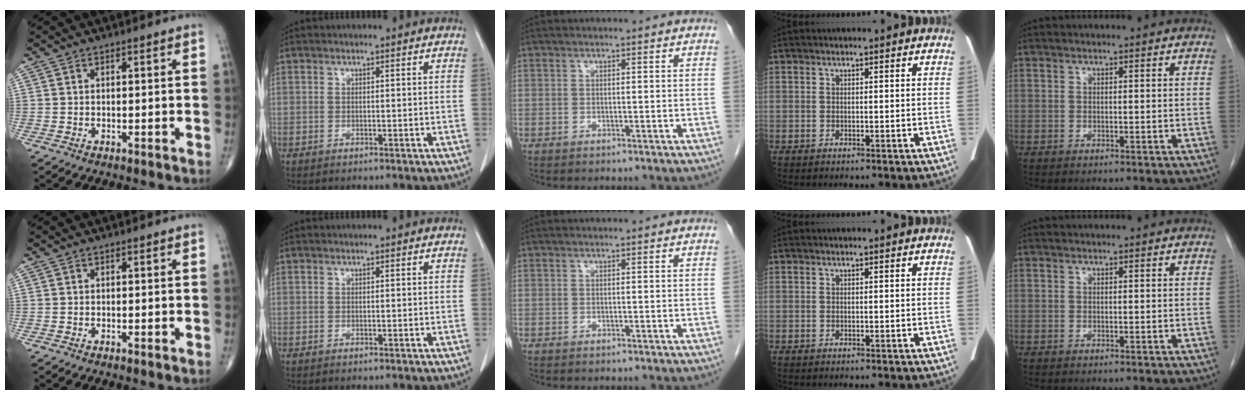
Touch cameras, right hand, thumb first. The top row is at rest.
{}